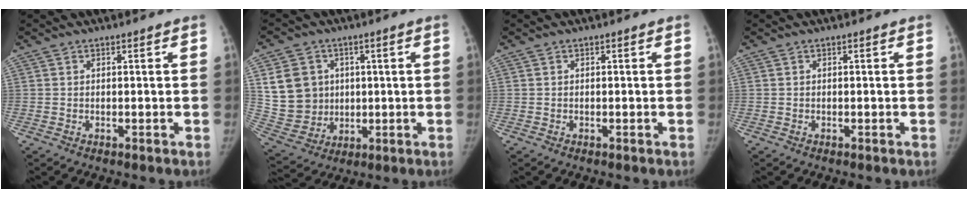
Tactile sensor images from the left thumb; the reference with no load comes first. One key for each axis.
{"total": 12.5, "fx": 2.6, "fy": 11.1, "fz": 5.1, "tx": -0.066, "ty": -0.006, "tz": 0.066}
{"total": 0.0}
{"total": 0.0}